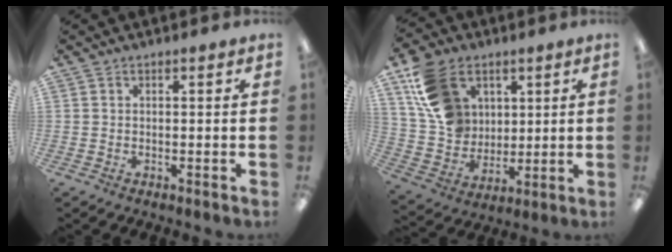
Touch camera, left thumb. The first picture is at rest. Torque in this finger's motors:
{"motor_torque": [0.01, 0.56, 0.05, -0.11, 0.10]}